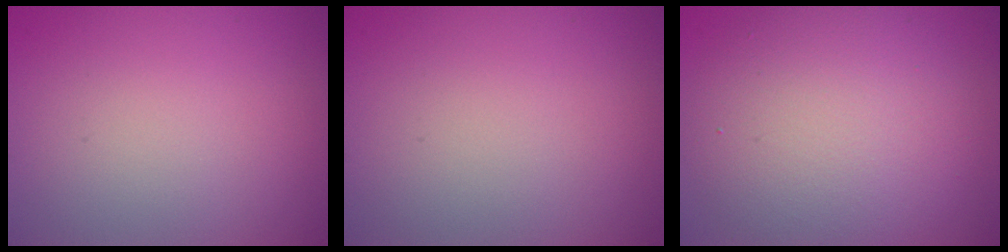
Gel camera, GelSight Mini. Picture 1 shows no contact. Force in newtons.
{"total": 0.0}
{"total": 7.5, "press": 7.5, "slide": 0.3}